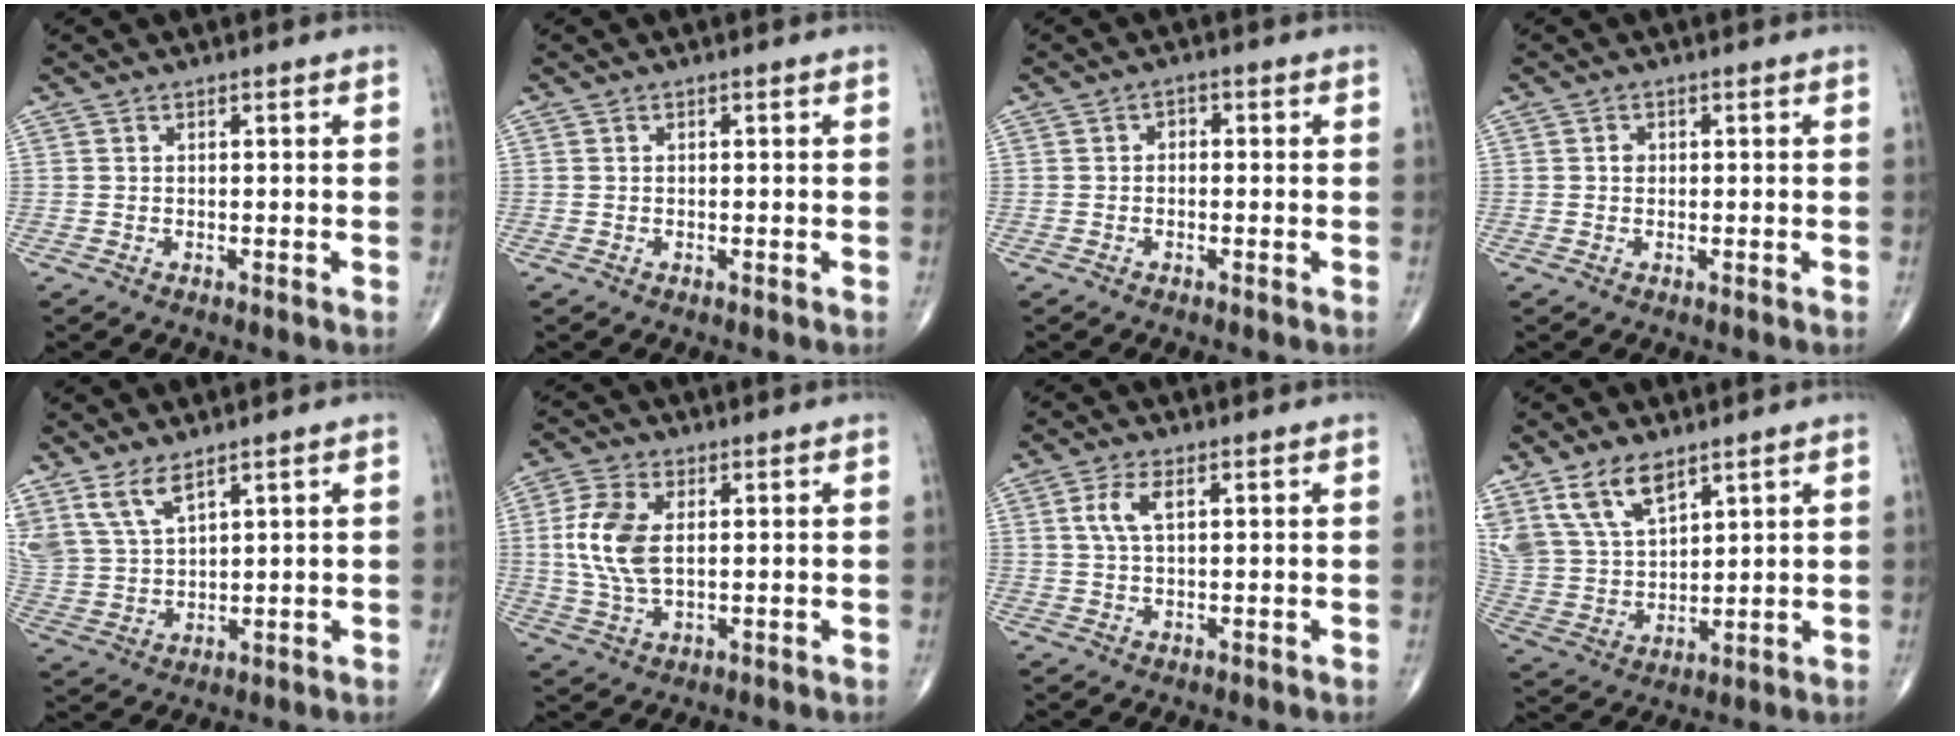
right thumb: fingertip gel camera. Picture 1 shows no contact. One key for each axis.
{"total": 0.0}
{"total": 1.6, "fx": -0.1, "fy": 1.2, "fz": 1.1, "tx": -0.004, "ty": 0.008, "tz": -0.009}
{"total": 1.1, "fx": 0.1, "fy": 1.0, "fz": 0.5, "tx": -0.003, "ty": 0.003, "tz": -0.001}
{"total": 8.3, "fx": 5.8, "fy": 3.3, "fz": 4.9, "tx": -0.100, "ty": -0.021, "tz": 0.134}
{"total": 9.7, "fx": 1.3, "fy": 5.3, "fz": 8.0, "tx": -0.181, "ty": -0.002, "tz": 0.028}
{"total": 4.3, "fx": 1.4, "fy": 1.8, "fz": 3.7, "tx": -0.083, "ty": 0.006, "tz": 0.028}
{"total": 13.4, "fx": 8.6, "fy": 6.7, "fz": 7.8, "tx": -0.138, "ty": -0.028, "tz": 0.187}